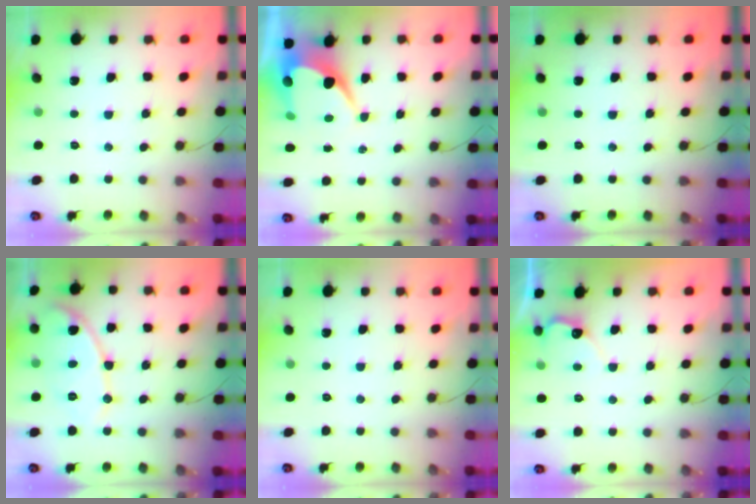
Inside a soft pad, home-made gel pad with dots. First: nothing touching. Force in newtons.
{"total": 8.8, "press": 8.8, "slide": 0.7}
{"total": 0.0}
{"total": 11.4, "press": 11.3, "slide": 0.9}
{"total": 0.0}
{"total": 6.7, "press": 6.7, "slide": 0.5}